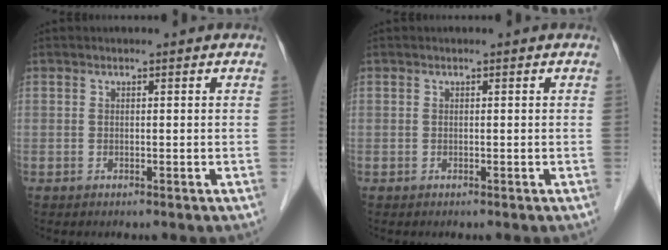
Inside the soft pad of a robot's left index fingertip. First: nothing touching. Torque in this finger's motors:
{"motor_torque": [0.00, 0.00, 0.00, 0.00]}